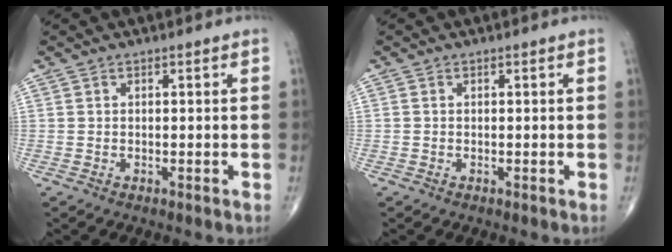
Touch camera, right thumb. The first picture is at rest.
{"total": 0.0}